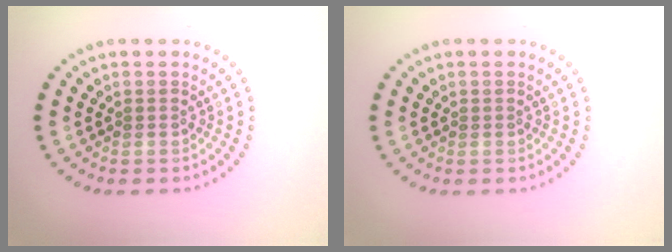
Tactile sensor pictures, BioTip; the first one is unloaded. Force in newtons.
{"total": 0.0}